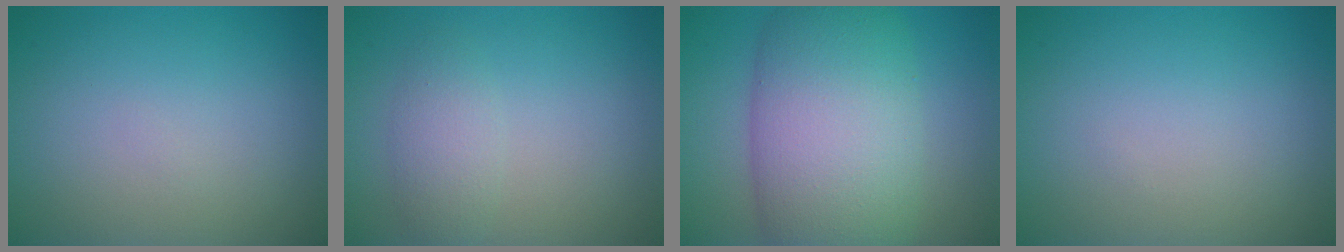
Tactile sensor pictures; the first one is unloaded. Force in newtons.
{"total": 2.2, "press": 2.2, "slide": 0.1}
{"total": 12.0, "press": 12.0, "slide": 0.6}
{"total": 0.0}